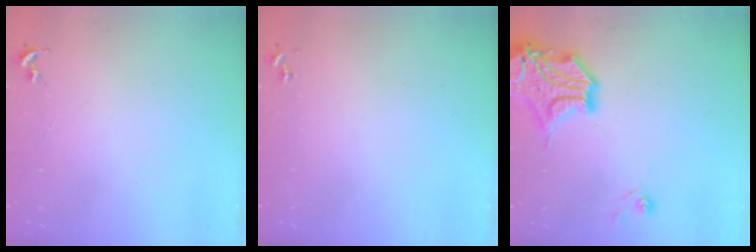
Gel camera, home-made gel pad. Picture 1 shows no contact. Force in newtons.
{"total": 0.0}
{"total": 15.9, "press": 15.7, "slide": 2.4}